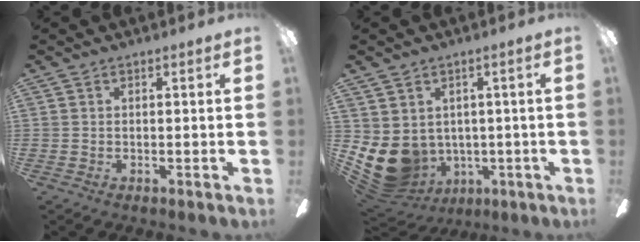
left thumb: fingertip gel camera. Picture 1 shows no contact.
{"total": 11.0, "force": [-1.2, 9.5, 5.5], "torque": [-0.146, -0.011, -0.015]}